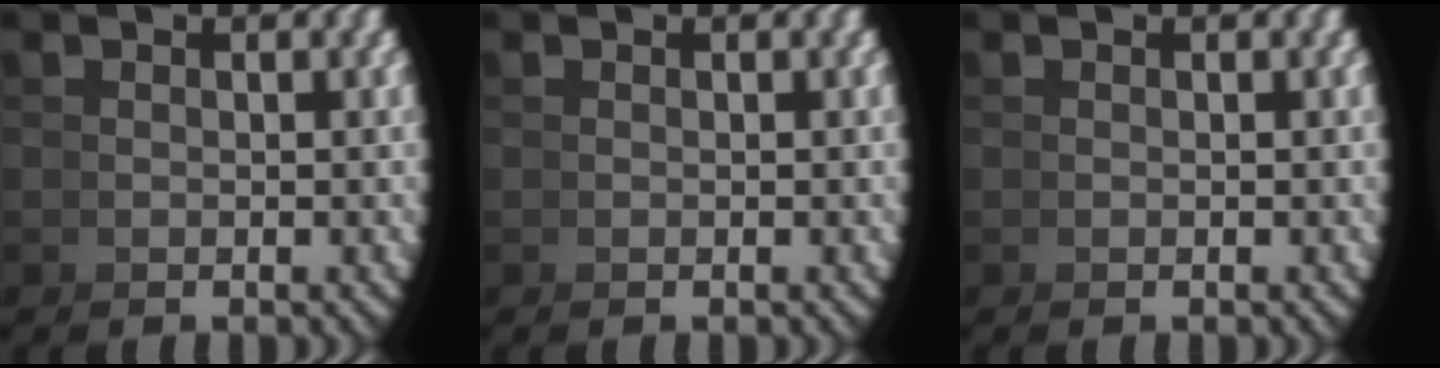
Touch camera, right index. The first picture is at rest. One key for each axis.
{"total": 0.0}
{"total": 0.0}